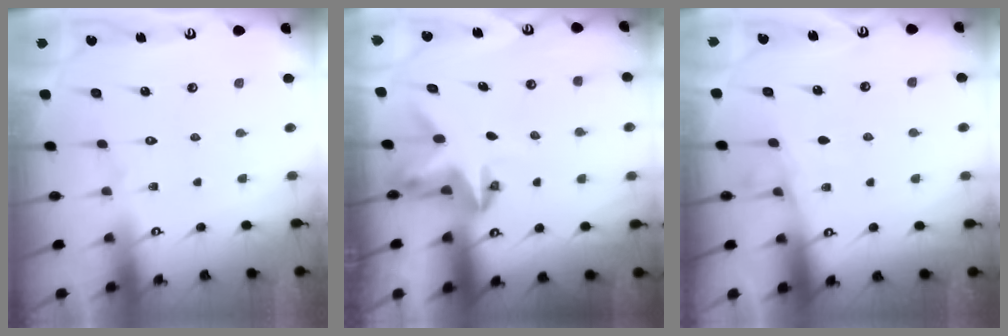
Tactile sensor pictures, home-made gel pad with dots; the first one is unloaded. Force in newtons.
{"total": 3.3, "press": 3.3, "slide": 0.2}
{"total": 5.2, "press": 5.2, "slide": 0.6}